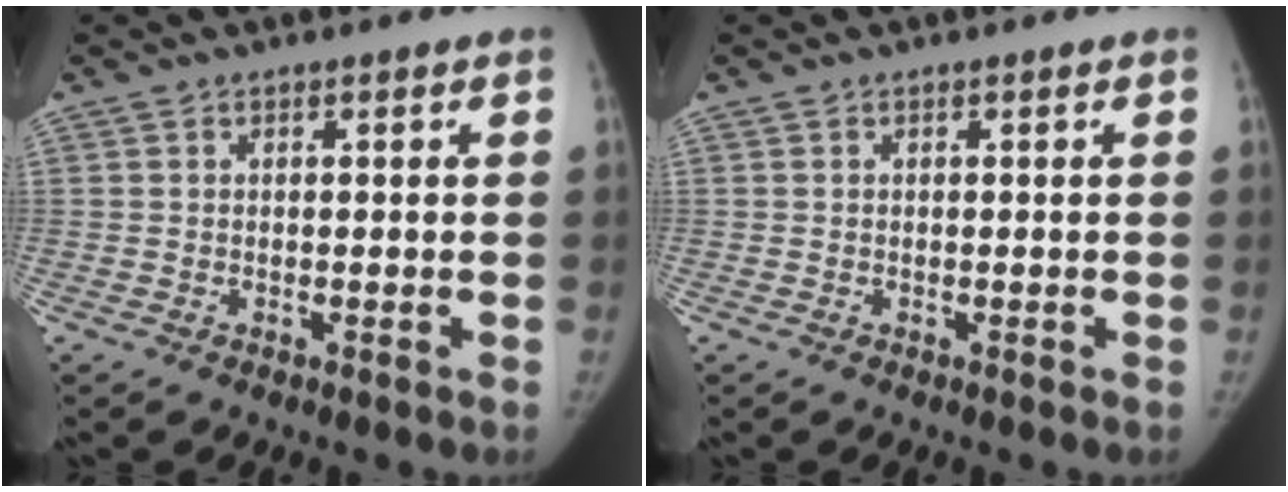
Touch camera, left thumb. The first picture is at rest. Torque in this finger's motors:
{"motor_torque": [0.13, -0.01, 0.25, -0.01, 0.03]}